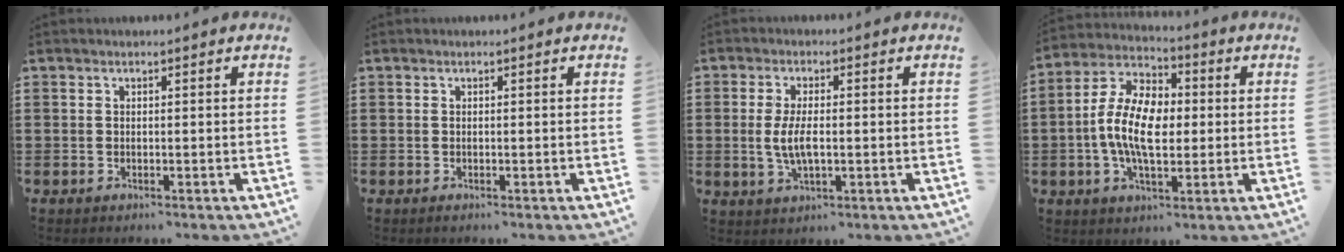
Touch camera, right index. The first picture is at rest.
{"total": 0.0}
{"total": 5.0, "force": [-0.3, 1.9, 4.6], "torque": [-0.106, -0.006, -0.012]}
{"total": 10.4, "force": [-0.8, 5.9, 8.5], "torque": [-0.199, 0.007, -0.021]}